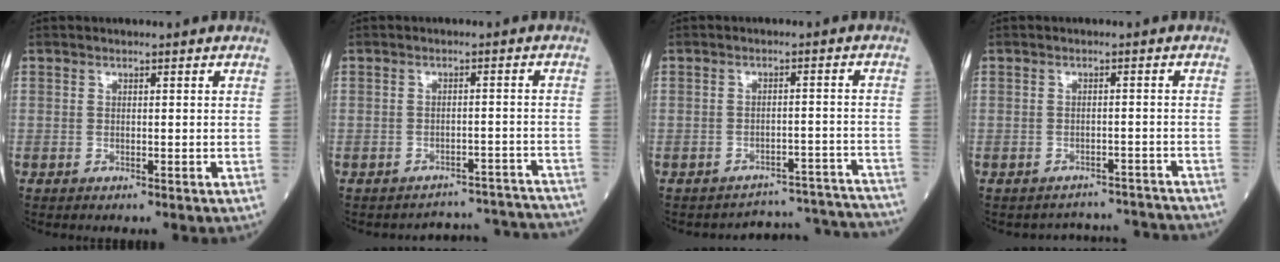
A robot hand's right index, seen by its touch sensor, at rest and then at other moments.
{"total": 11.6, "force": [-11.5, 0.9, -0.8], "torque": [0.027, 0.032, -0.127]}
{"total": 13.4, "force": [-13.4, 0.7, -0.8], "torque": [0.035, 0.035, -0.155]}
{"total": 7.0, "force": [-6.8, 1.1, -1.2], "torque": [0.020, 0.026, -0.075]}